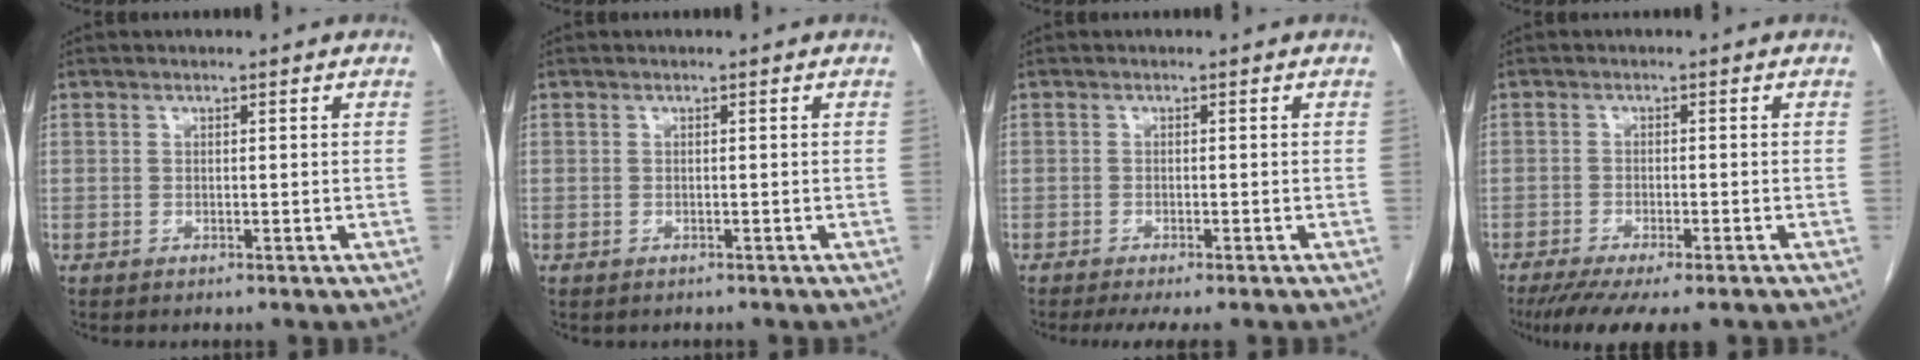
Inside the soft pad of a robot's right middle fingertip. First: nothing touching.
{"total": 0.0}
{"total": 5.7, "force": [-4.7, 0.9, 3.1], "torque": [-0.037, -0.010, -0.067]}
{"total": 10.6, "force": [-8.4, 1.8, 6.2], "torque": [-0.085, -0.016, -0.125]}